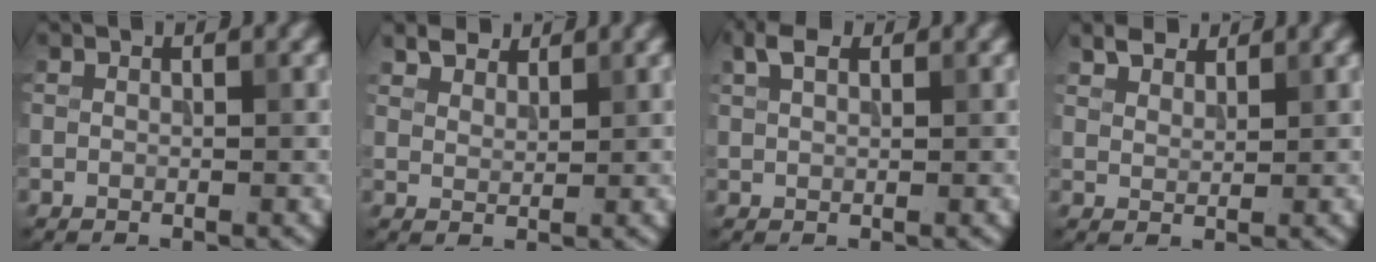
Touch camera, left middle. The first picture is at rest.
{"total": 2.8, "force": [2.4, 1.1, 0.7], "torque": [-0.019, -0.009, 0.056]}
{"total": 2.3, "force": [1.3, 1.2, 1.4], "torque": [-0.031, 0.008, 0.025]}
{"total": 2.4, "force": [2.1, 1.0, 0.6], "torque": [-0.018, 0.001, 0.045]}